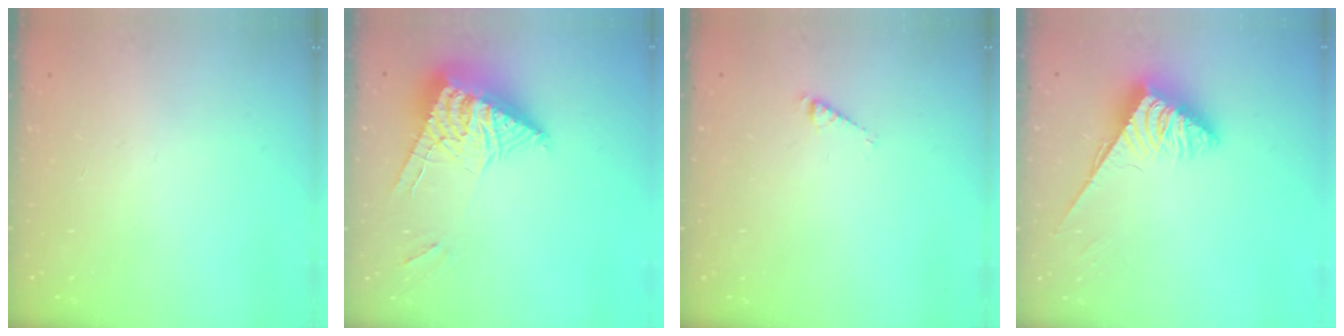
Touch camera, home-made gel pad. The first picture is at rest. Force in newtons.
{"total": 12.4, "press": 12.3, "slide": 1.6}
{"total": 2.7, "press": 2.7, "slide": 0.2}
{"total": 3.7, "press": 3.7, "slide": 0.6}